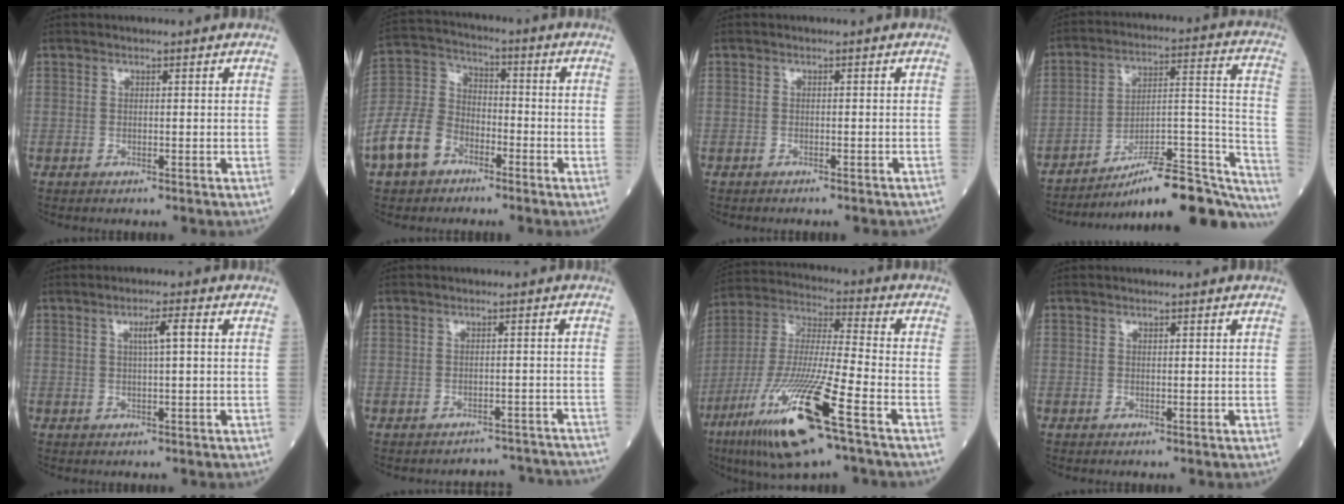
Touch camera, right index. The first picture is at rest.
{"total": 10.8, "force": [-6.0, 7.2, 5.3], "torque": [-0.141, 0.010, -0.120]}
{"total": 2.7, "force": [-2.4, 0.6, 1.0], "torque": [-0.016, -0.005, -0.026]}
{"total": 23.6, "force": [-19.4, 4.0, 12.8], "torque": [-0.099, 0.039, -0.279]}
{"total": 3.0, "force": [0.7, 0.0, 2.9], "torque": [-0.051, 0.005, 0.012]}
{"total": 8.5, "force": [-8.3, 1.8, -0.2], "torque": [0.013, 0.021, -0.082]}
{"total": 18.7, "force": [-9.3, 1.1, 16.2], "torque": [-0.353, -0.045, -0.175]}
{"total": 0.0}